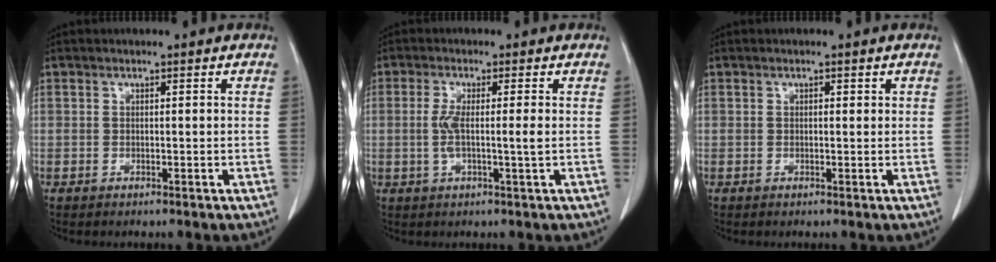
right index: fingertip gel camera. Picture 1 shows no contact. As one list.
[{"total": 4.2, "force": [-0.2, 0.0, 4.2], "torque": [-0.087, 0.000, -0.002]}, {"total": 0.6, "force": [0.2, 0.4, 0.5], "torque": [-0.007, 0.001, 0.003]}]